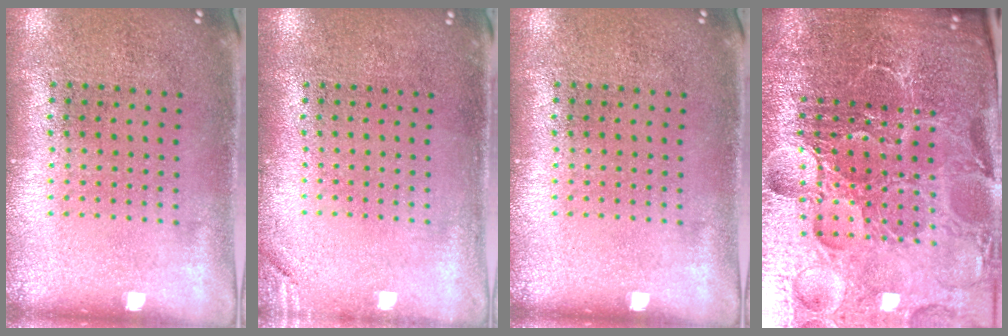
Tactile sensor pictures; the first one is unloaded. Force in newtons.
{"total": 1.3, "press": 1.2, "slide": 0.3}
{"total": 0.0}
{"total": 6.4, "press": 5.8, "slide": 2.8}